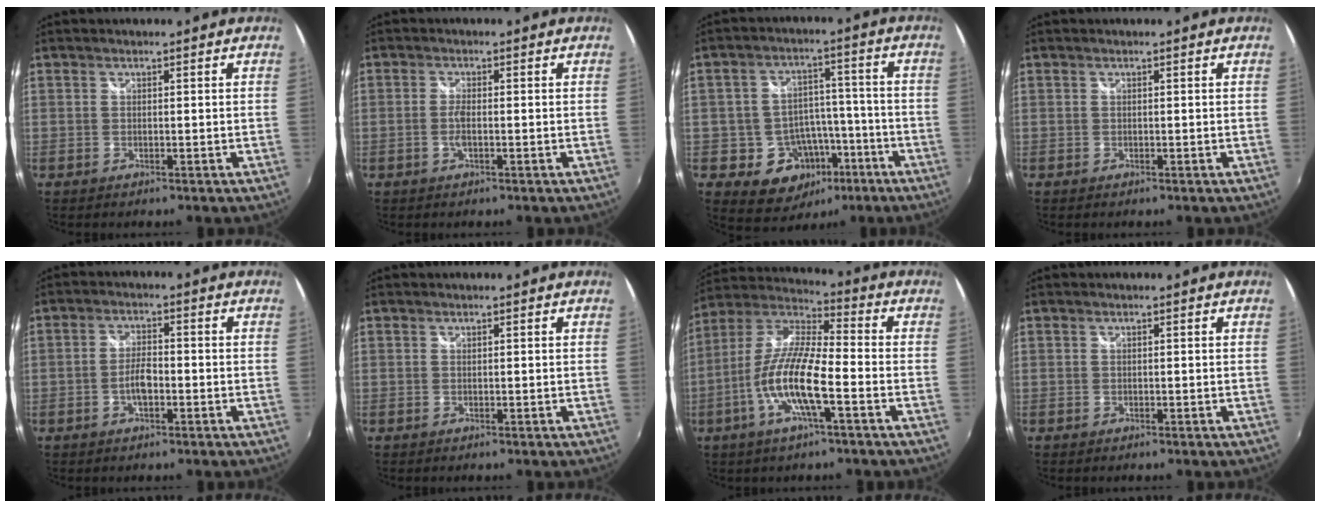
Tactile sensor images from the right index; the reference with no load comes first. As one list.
[{"total": 2.3, "force": [-0.6, 0.4, 2.2], "torque": [-0.047, -0.002, -0.012]}, {"total": 11.6, "force": [-5.4, 9.3, 4.5], "torque": [-0.092, 0.031, -0.057]}, {"total": 0.0}, {"total": 4.1, "force": [-1.5, 1.6, 3.5], "torque": [-0.071, 0.004, -0.027]}, {"total": 0.0}, {"total": 13.6, "force": [-4.9, 2.8, 12.4], "torque": [-0.250, -0.007, -0.098]}, {"total": 0.0}]